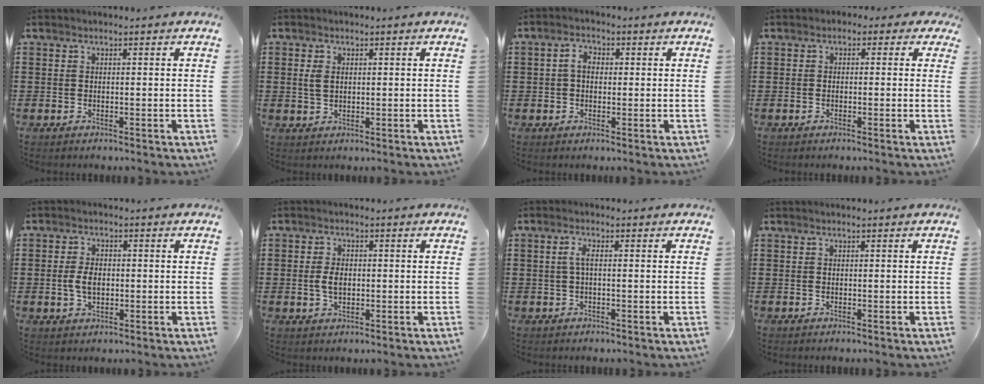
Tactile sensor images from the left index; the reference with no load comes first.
{"total": 2.3, "force": [0.6, 1.5, 1.7], "torque": [-0.046, 0.005, 0.007]}
{"total": 3.0, "force": [0.3, 2.1, 2.1], "torque": [-0.047, 0.013, 0.002]}
{"total": 1.3, "force": [-0.7, 1.0, 0.5], "torque": [-0.013, 0.007, -0.016]}
{"total": 3.9, "force": [-0.2, 2.3, 3.1], "torque": [-0.076, 0.001, -0.008]}
{"total": 3.3, "force": [0.0, 1.9, 2.6], "torque": [-0.060, 0.004, -0.003]}
{"total": 2.2, "force": [0.0, 0.7, 2.1], "torque": [-0.041, 0.004, -0.001]}
{"total": 0.0}